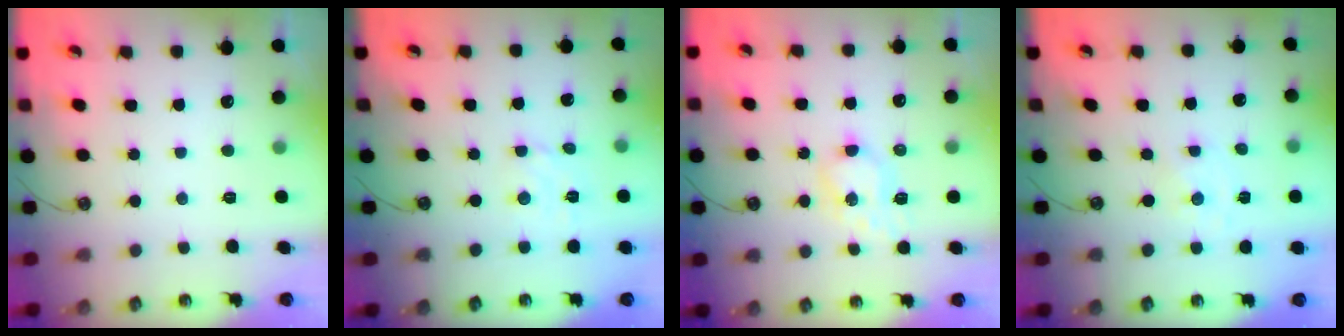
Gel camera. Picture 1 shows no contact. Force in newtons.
{"total": 2.8, "press": 2.8, "slide": 0.4}
{"total": 6.5, "press": 6.4, "slide": 0.5}
{"total": 0.0}